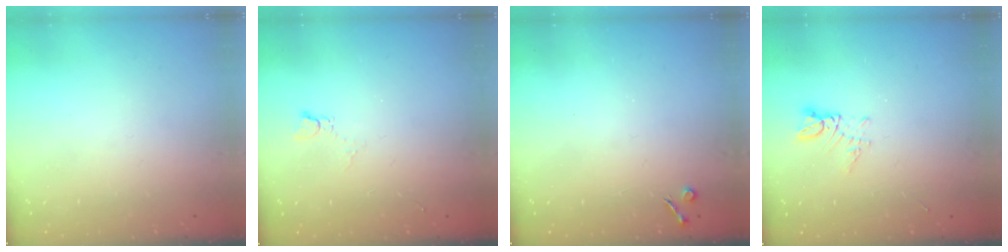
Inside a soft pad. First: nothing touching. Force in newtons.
{"total": 2.1, "press": 2.1, "slide": 0.3}
{"total": 2.7, "press": 2.6, "slide": 0.5}
{"total": 3.0, "press": 3.0, "slide": 0.3}